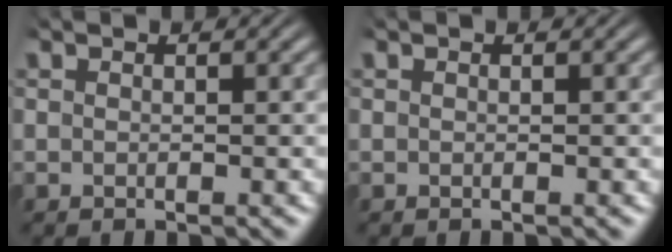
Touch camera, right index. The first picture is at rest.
{"total": 0.0}